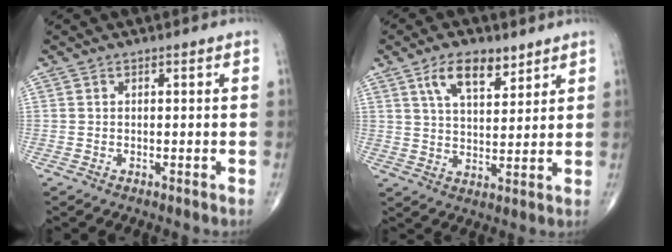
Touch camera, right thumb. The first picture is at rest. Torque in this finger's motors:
{"motor_torque": [-0.27, 0.32, 0.42, 0.38, 0.01]}